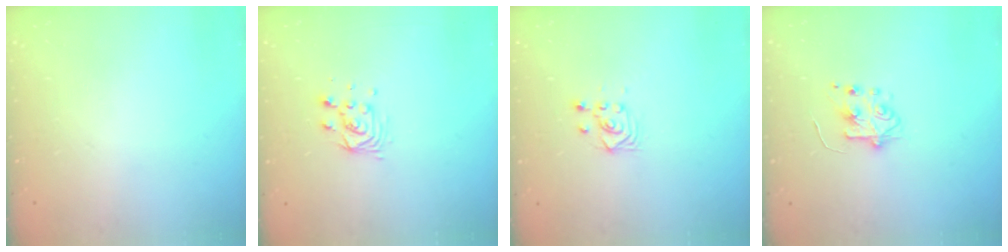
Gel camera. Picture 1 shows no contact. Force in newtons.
{"total": 6.4, "press": 6.4, "slide": 0.3}
{"total": 2.9, "press": 2.9, "slide": 0.6}
{"total": 5.8, "press": 5.8, "slide": 0.6}